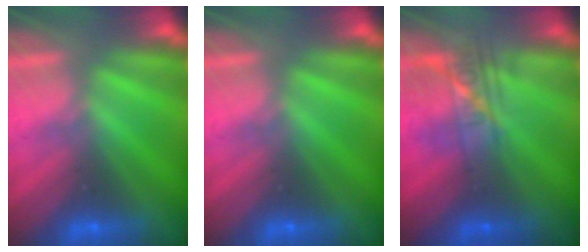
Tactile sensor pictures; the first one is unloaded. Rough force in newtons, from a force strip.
{"total": 0.0}
{"total": 2.2}